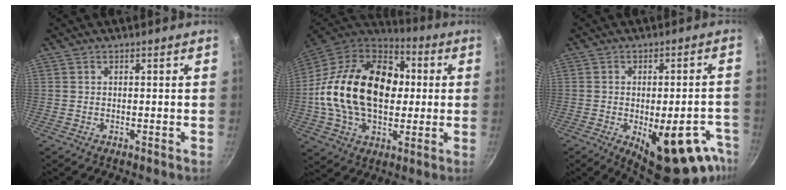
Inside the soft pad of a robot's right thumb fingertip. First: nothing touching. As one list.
[{"total": 26.8, "force": [1.6, 18.1, 19.7], "torque": [-0.321, 0.030, 0.020]}, {"total": 18.4, "force": [-8.5, 7.7, 14.4], "torque": [-0.122, 0.018, -0.103]}]